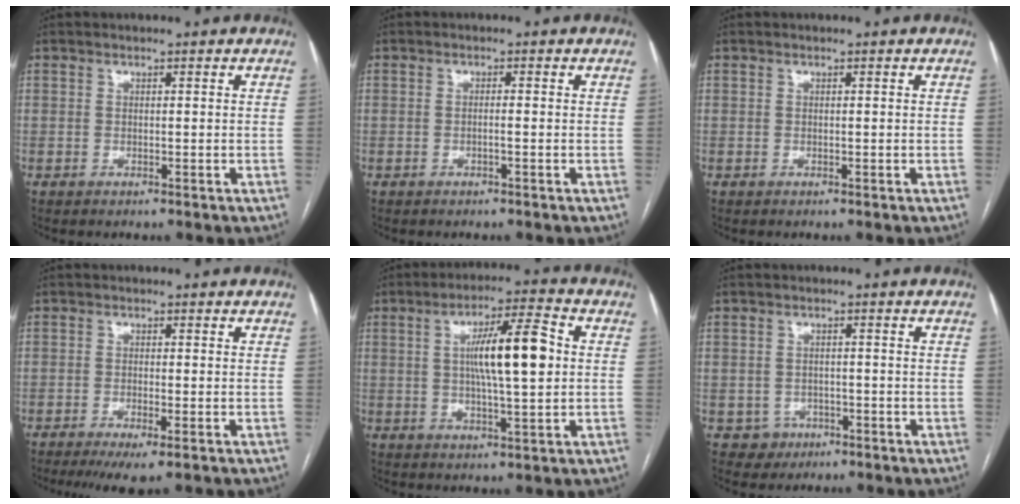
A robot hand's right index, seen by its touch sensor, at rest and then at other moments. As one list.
[{"total": 0.8, "force": [-0.3, 0.0, 0.8], "torque": [-0.013, 0.001, -0.006]}, {"total": 0.0}, {"total": 4.7, "force": [-2.8, 0.6, 3.7], "torque": [-0.058, -0.012, -0.045]}, {"total": 11.3, "force": [1.3, 1.4, 11.2], "torque": [-0.191, 0.013, 0.021]}, {"total": 3.2, "force": [-1.4, 2.9, -0.1], "torque": [0.011, 0.014, -0.017]}]